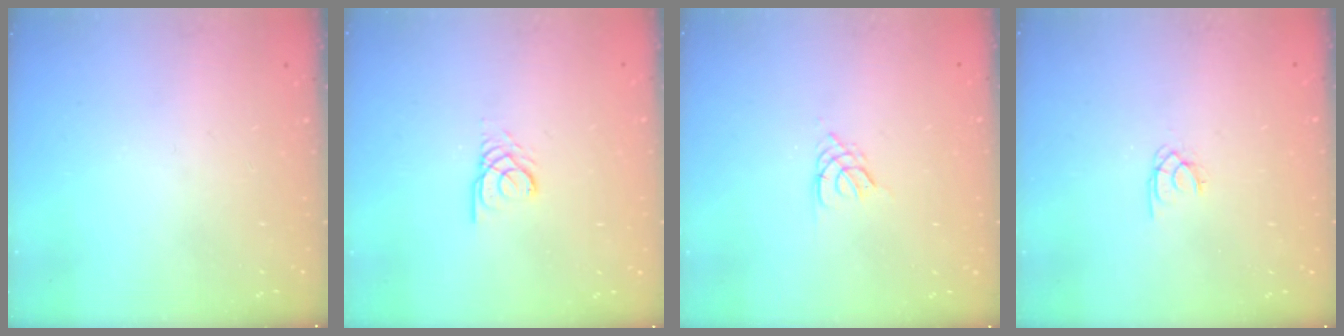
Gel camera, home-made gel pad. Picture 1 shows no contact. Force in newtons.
{"total": 2.3, "press": 2.3, "slide": 0.1}
{"total": 1.8, "press": 1.8, "slide": 0.4}
{"total": 1.4, "press": 1.4, "slide": 0.2}